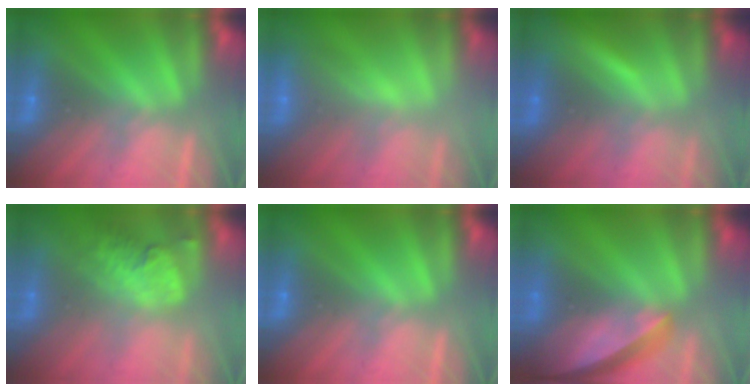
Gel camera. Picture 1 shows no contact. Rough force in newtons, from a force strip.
{"total": 2.3}
{"total": 1.7}
{"total": 2.8}
{"total": 0.0}
{"total": 7.2}